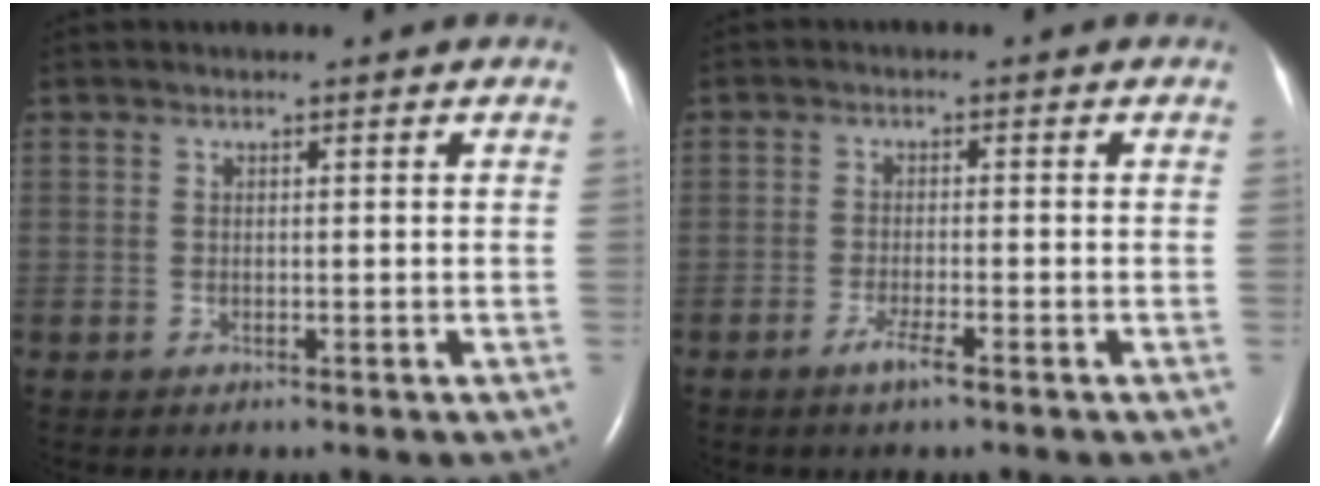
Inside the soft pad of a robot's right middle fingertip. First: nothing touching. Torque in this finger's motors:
{"motor_torque": [0.47, -0.27, 0.02, 0.02]}